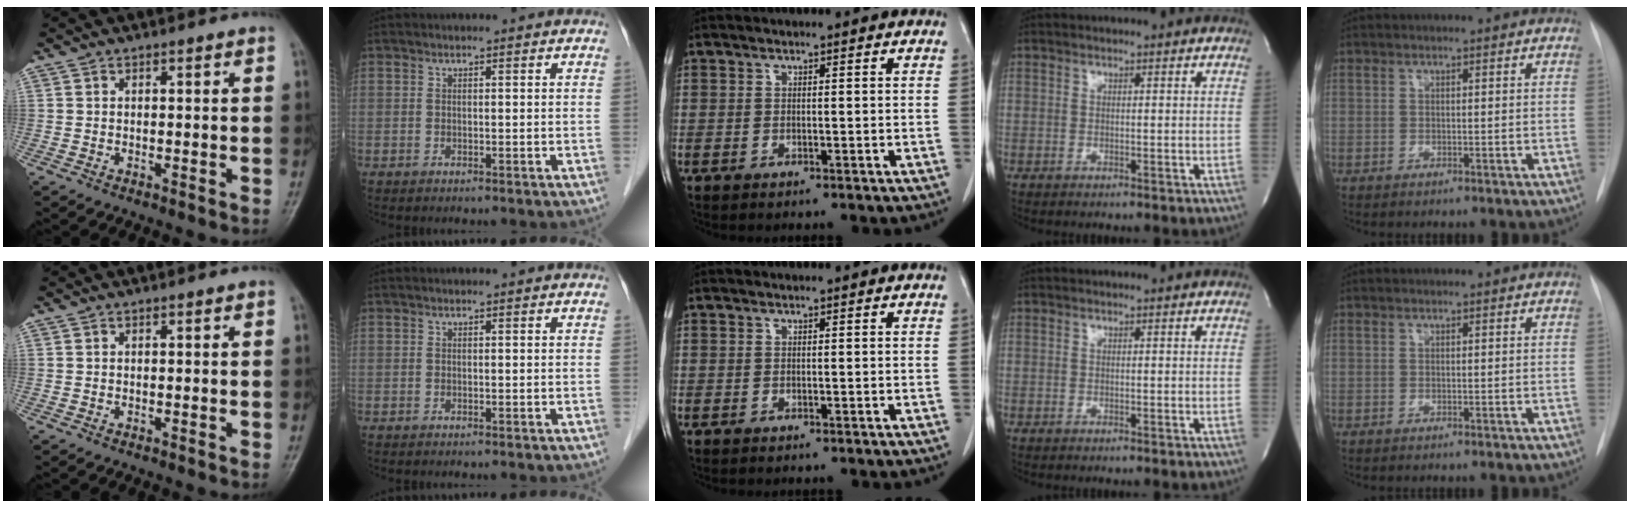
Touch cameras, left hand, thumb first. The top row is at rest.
{}